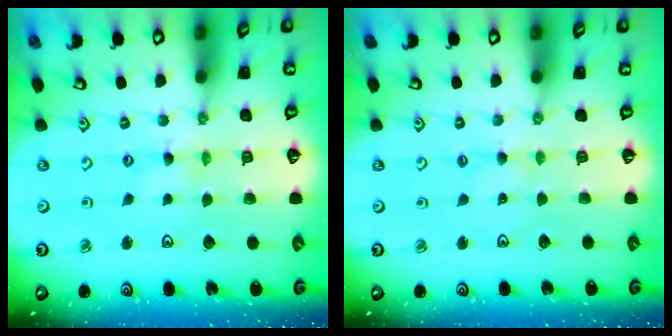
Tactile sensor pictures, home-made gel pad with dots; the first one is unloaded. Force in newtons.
{"total": 1.1, "press": 1.1, "slide": 0.3}